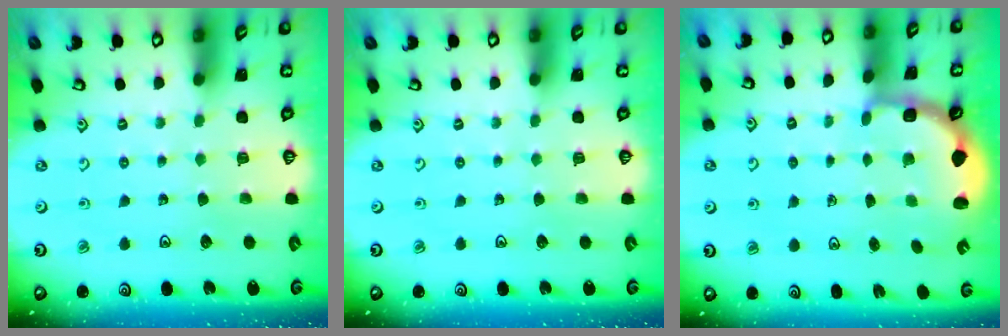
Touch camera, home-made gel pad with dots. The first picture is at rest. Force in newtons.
{"total": 0.0}
{"total": 3.0, "press": 2.0, "slide": 2.2}